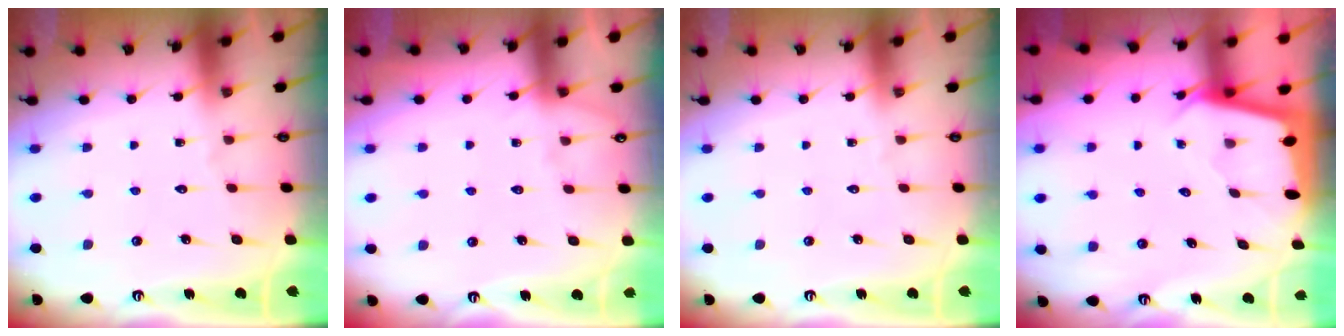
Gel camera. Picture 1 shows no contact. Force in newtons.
{"total": 3.8, "press": 3.7, "slide": 0.6}
{"total": 0.0}
{"total": 2.0, "press": 1.9, "slide": 0.2}